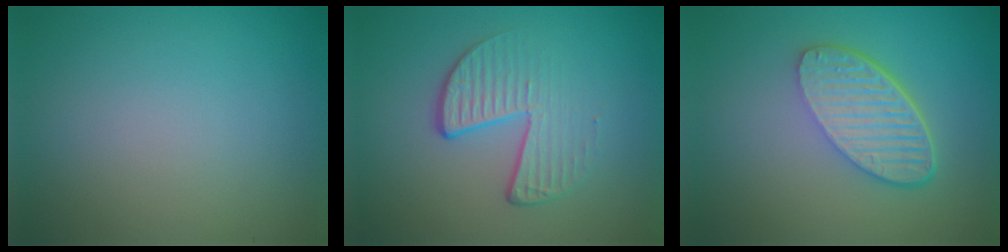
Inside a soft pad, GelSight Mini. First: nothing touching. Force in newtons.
{"total": 4.2, "press": 2.6, "slide": 3.3}
{"total": 5.7, "press": 4.2, "slide": 3.9}